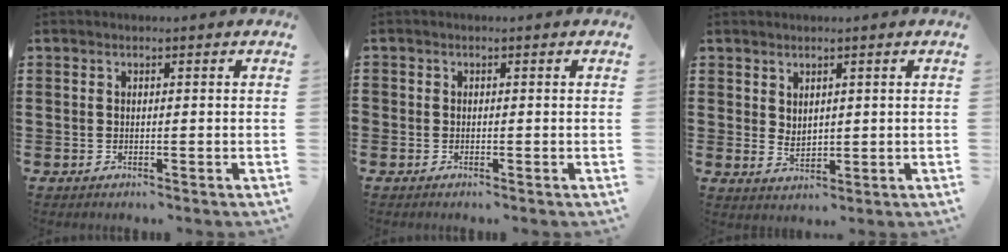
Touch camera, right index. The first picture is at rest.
{"total": 0.5, "force": [-0.3, 0.4, 0.1], "torque": [-0.002, 0.002, -0.006]}
{"total": 2.1, "force": [1.6, 1.2, 0.7], "torque": [-0.017, 0.004, 0.030]}